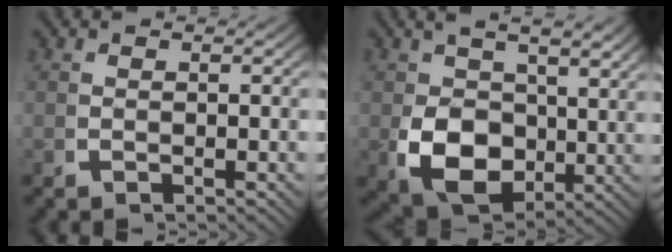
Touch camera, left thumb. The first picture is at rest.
{"total": 8.1, "force": [0.5, 5.6, 5.8], "torque": [-0.131, -0.037, 0.031]}